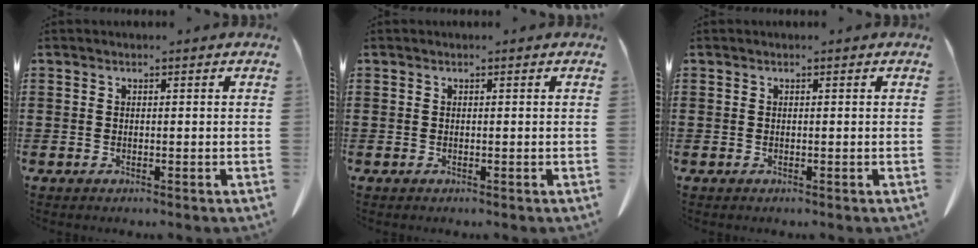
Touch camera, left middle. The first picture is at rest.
{"total": 0.0}
{"total": 0.0}